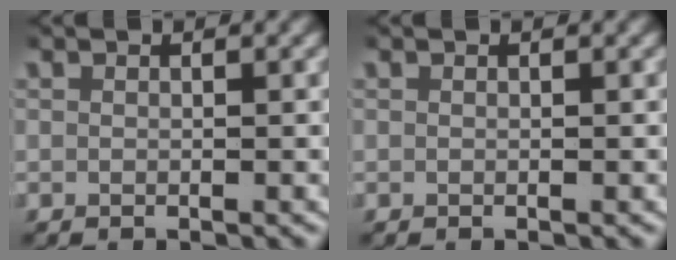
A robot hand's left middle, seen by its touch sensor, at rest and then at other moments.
{"total": 0.0}